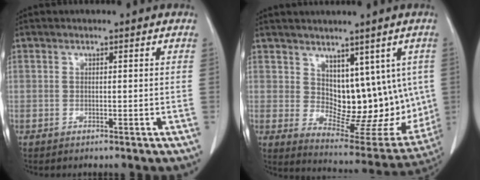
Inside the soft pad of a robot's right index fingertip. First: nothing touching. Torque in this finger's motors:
{"motor_torque": [0.25, 0.30, 0.17, 0.03]}